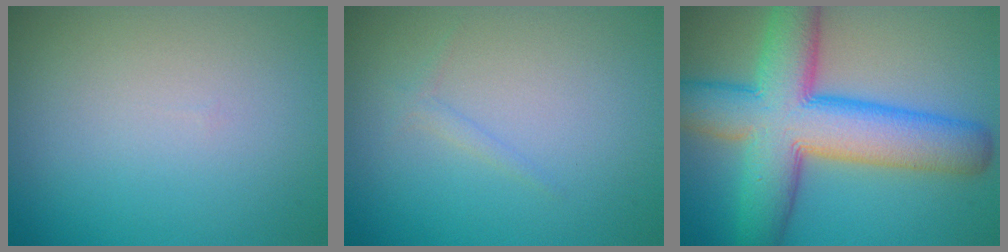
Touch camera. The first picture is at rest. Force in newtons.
{"total": 0.8, "press": 0.8, "slide": 0.1}
{"total": 12.2, "press": 12.2, "slide": 0.4}